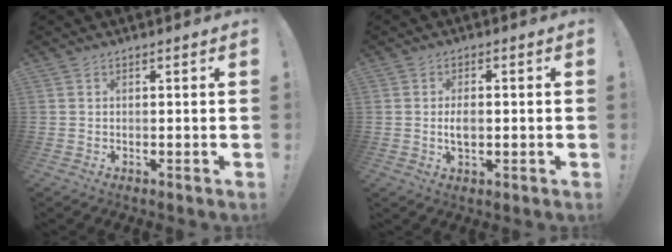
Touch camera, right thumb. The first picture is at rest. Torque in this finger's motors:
{"motor_torque": [-0.20, 0.15, 0.16, 0.15, 0.02]}